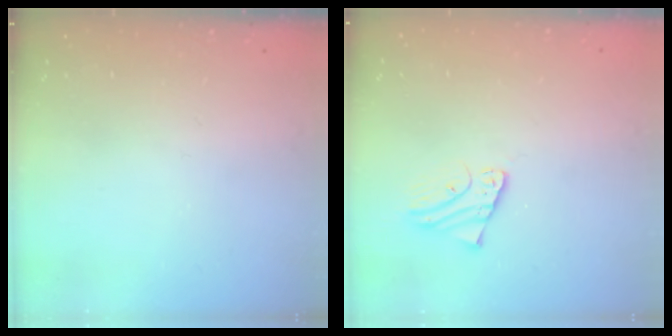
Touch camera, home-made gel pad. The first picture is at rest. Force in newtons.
{"total": 1.9, "press": 1.9, "slide": 0.2}